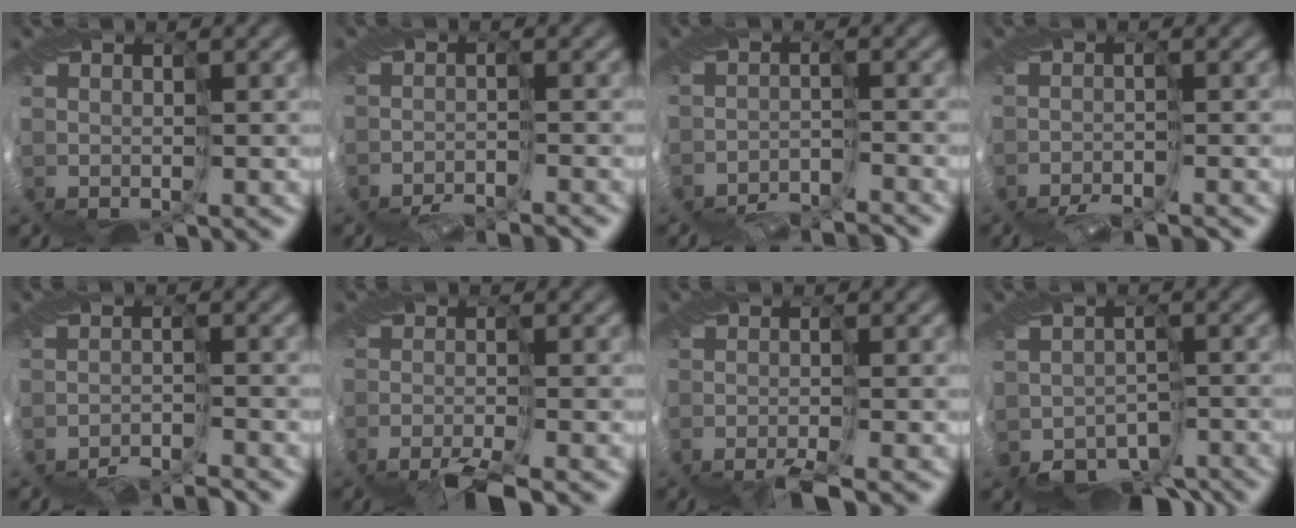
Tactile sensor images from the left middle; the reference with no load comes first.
{"total": 4.7, "force": [-4.6, 0.3, 0.6], "torque": [-0.013, -0.006, -0.085]}
{"total": 5.7, "force": [-5.7, 0.3, 0.2], "torque": [-0.009, -0.007, -0.101]}
{"total": 3.8, "force": [-3.7, 0.2, 0.9], "torque": [-0.010, -0.006, -0.073]}
{"total": 5.2, "force": [-5.2, 0.1, 0.4], "torque": [-0.013, -0.010, -0.100]}
{"total": 4.7, "force": [-4.3, 0.3, 1.8], "torque": [-0.020, -0.002, -0.091]}
{"total": 3.3, "force": [-3.1, 0.0, 1.1], "torque": [-0.013, -0.001, -0.070]}
{"total": 5.1, "force": [-4.2, 2.7, 0.9], "torque": [-0.006, -0.027, -0.064]}